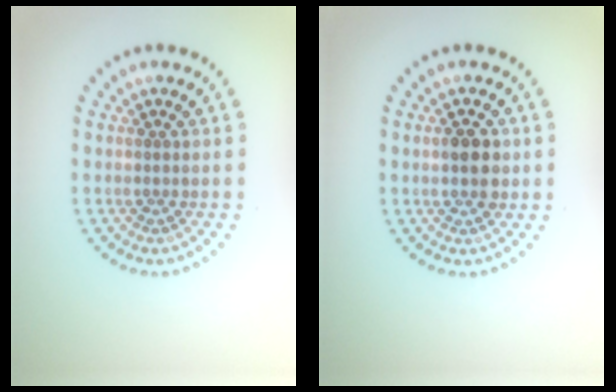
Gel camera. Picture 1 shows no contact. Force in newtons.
{"total": 2.4, "press": 2.4, "slide": 0.2}